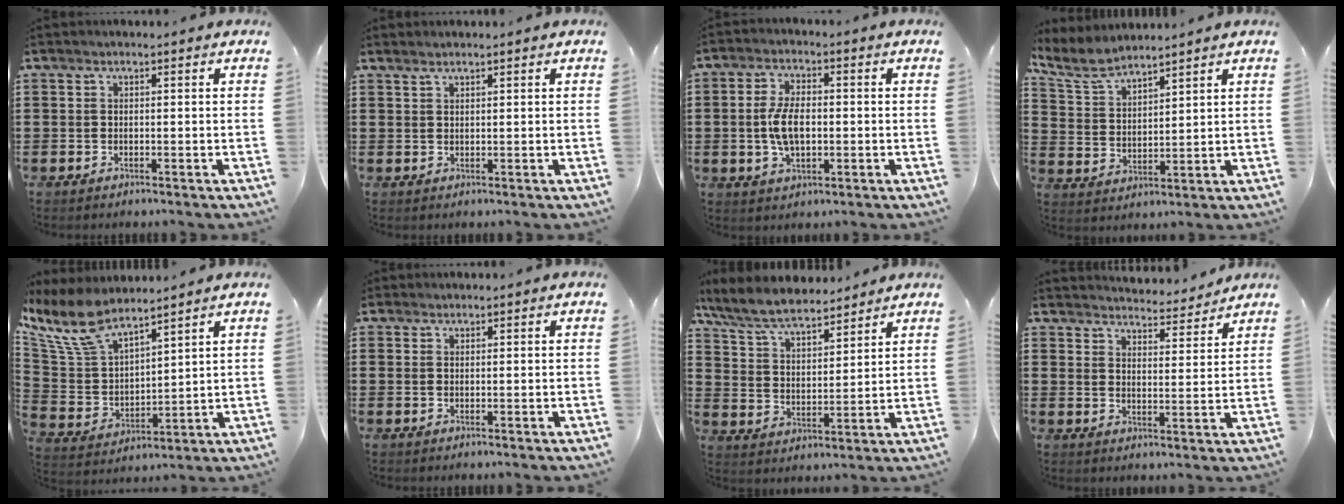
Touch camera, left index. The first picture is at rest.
{"total": 1.0, "force": [0.9, 0.1, 0.3], "torque": [-0.006, 0.001, 0.018]}
{"total": 6.4, "force": [-0.3, 3.1, 5.5], "torque": [-0.123, 0.001, -0.010]}
{"total": 6.1, "force": [5.4, 1.4, 2.3], "torque": [-0.067, -0.017, 0.099]}
{"total": 10.5, "force": [8.4, 3.3, 5.3], "torque": [-0.142, -0.038, 0.152]}
{"total": 0.8, "force": [0.7, 0.4, 0.0], "torque": [-0.004, 0.001, 0.014]}
{"total": 8.2, "force": [7.3, 1.6, 3.2], "torque": [-0.091, -0.028, 0.132]}
{"total": 4.4, "force": [4.4, -0.1, 0.1], "torque": [-0.012, -0.030, 0.077]}